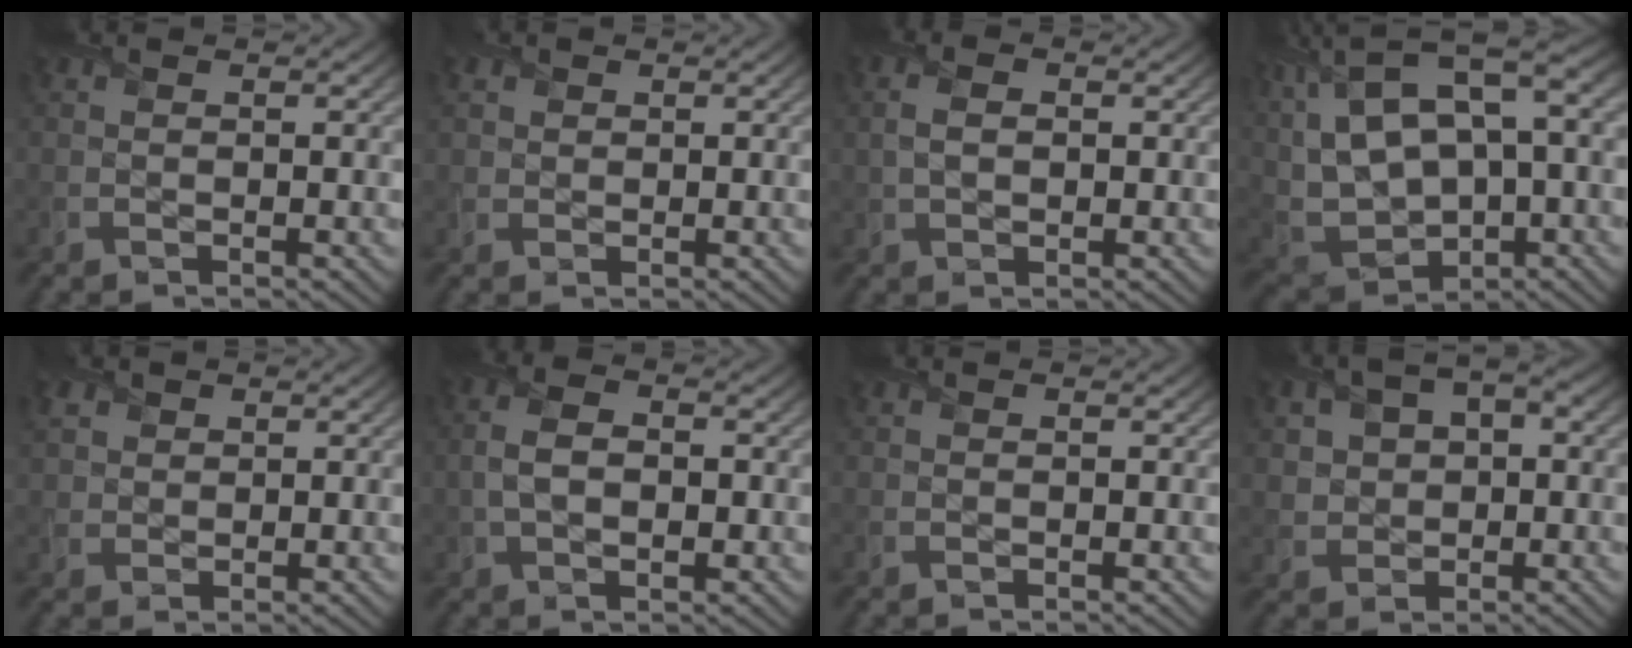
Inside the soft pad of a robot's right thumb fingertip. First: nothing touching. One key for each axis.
{"total": 2.0, "fx": 1.0, "fy": 1.7, "fz": 0.4, "tx": -0.016, "ty": 0.001, "tz": 0.019}
{"total": 2.9, "fx": 0.3, "fy": 1.9, "fz": 2.2, "tx": -0.056, "ty": -0.001, "tz": 0.006}
{"total": 17.0, "fx": 5.6, "fy": 9.1, "fz": 13.3, "tx": -0.310, "ty": 0.019, "tz": 0.125}
{"total": 3.0, "fx": 1.5, "fy": 2.4, "fz": 0.9, "tx": -0.034, "ty": 0.003, "tz": 0.031}
{"total": 4.8, "fx": 0.0, "fy": 3.0, "fz": 3.8, "tx": -0.088, "ty": -0.002, "tz": 0.003}
{"total": 0.0}
{"total": 6.0, "fx": 1.3, "fy": 4.3, "fz": 3.9, "tx": -0.078, "ty": 0.001, "tz": 0.020}